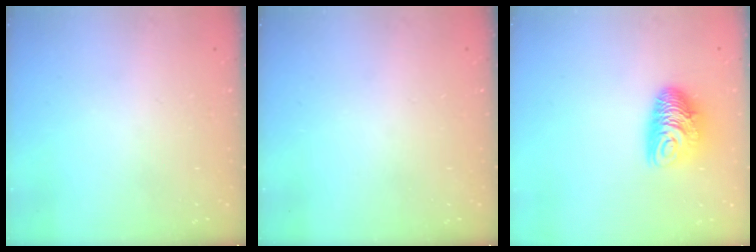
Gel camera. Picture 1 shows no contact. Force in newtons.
{"total": 0.0}
{"total": 9.8, "press": 9.8, "slide": 0.5}